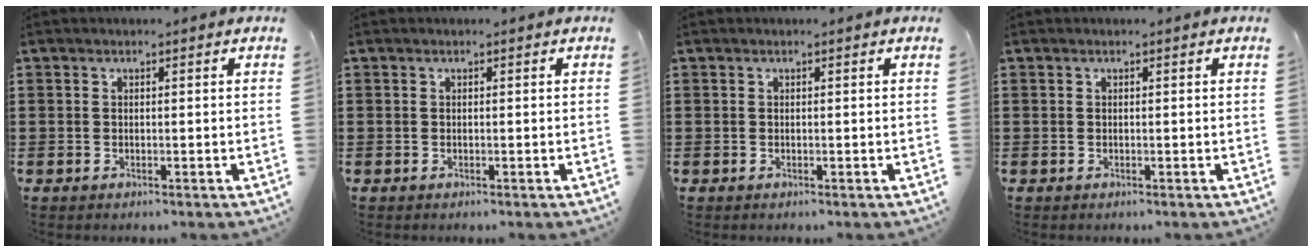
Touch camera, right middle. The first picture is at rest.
{"total": 0.0}
{"total": 0.0}
{"total": 0.0}